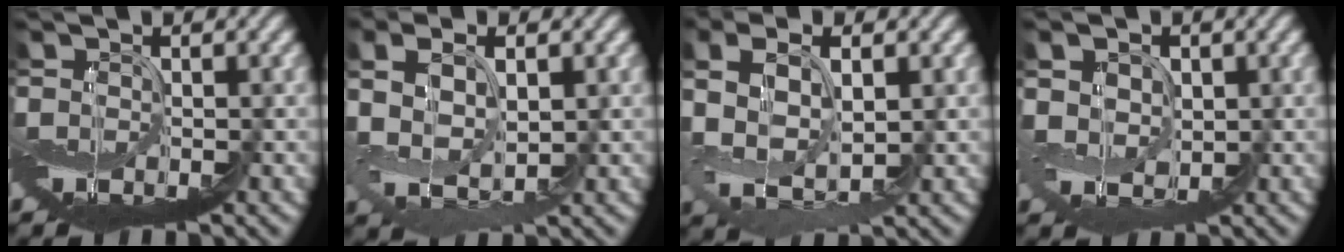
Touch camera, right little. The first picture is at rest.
{"total": 2.2, "force": [2.0, -0.7, 0.6], "torque": [-0.053, 0.023, 0.036]}
{"total": 2.2, "force": [1.7, -0.3, 1.3], "torque": [-0.068, 0.021, 0.031]}
{"total": 2.7, "force": [2.4, 1.1, -0.5], "torque": [-0.012, 0.027, 0.026]}